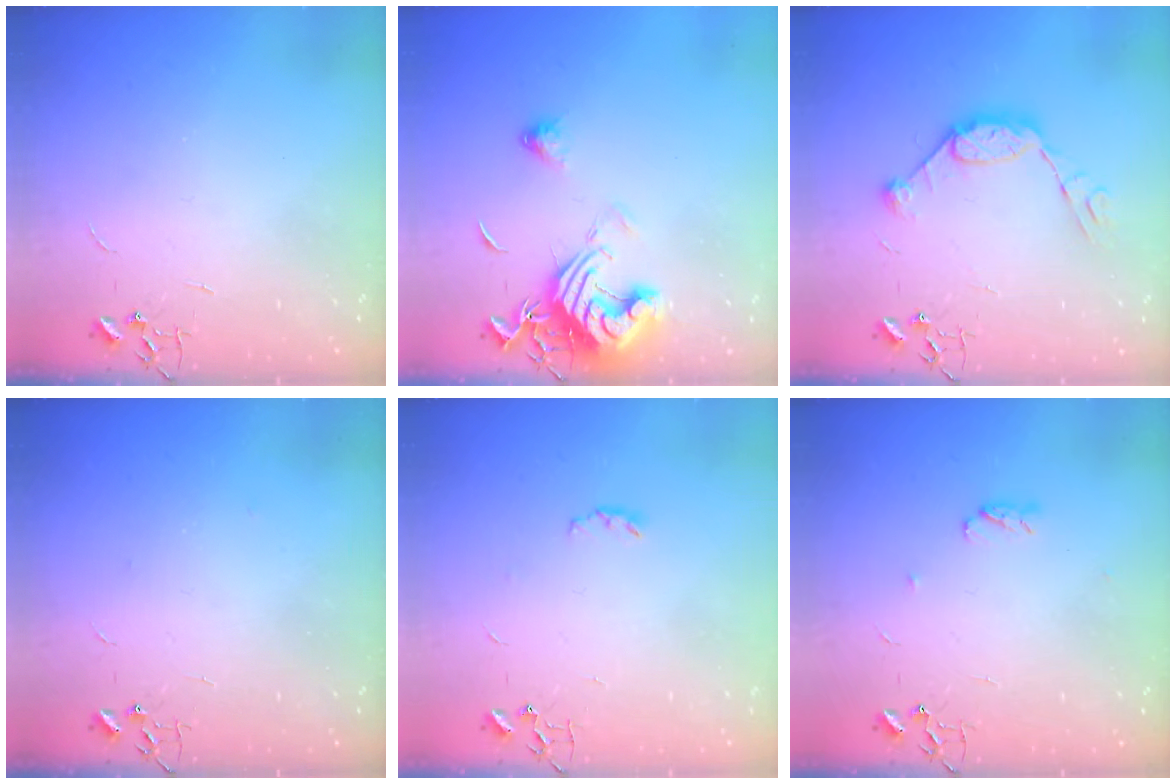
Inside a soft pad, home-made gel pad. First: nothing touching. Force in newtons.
{"total": 14.2, "press": 14.1, "slide": 1.8}
{"total": 11.0, "press": 10.9, "slide": 0.7}
{"total": 2.5, "press": 2.1, "slide": 1.4}
{"total": 3.9, "press": 3.9, "slide": 0.5}
{"total": 3.8, "press": 3.7, "slide": 0.6}